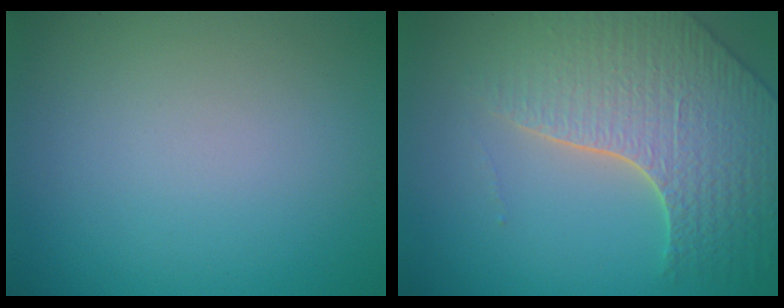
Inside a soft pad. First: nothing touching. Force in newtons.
{"total": 6.2, "press": 5.2, "slide": 3.4}